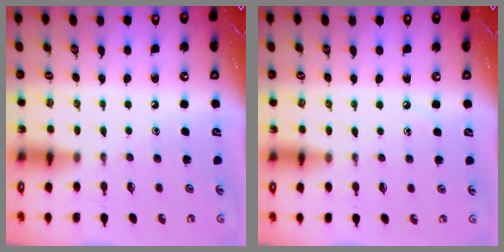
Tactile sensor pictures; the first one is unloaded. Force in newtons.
{"total": 4.5, "press": 4.5, "slide": 0.8}